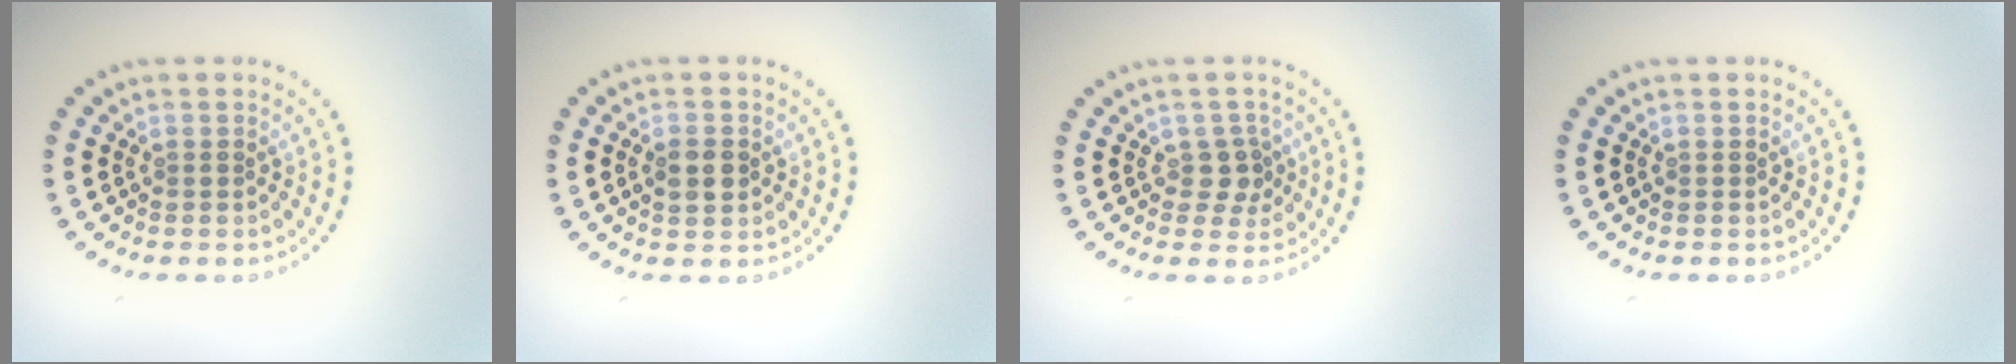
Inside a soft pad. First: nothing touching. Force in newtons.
{"total": 2.6, "press": 2.6, "slide": 0.1}
{"total": 1.8, "press": 1.6, "slide": 0.9}
{"total": 0.0}